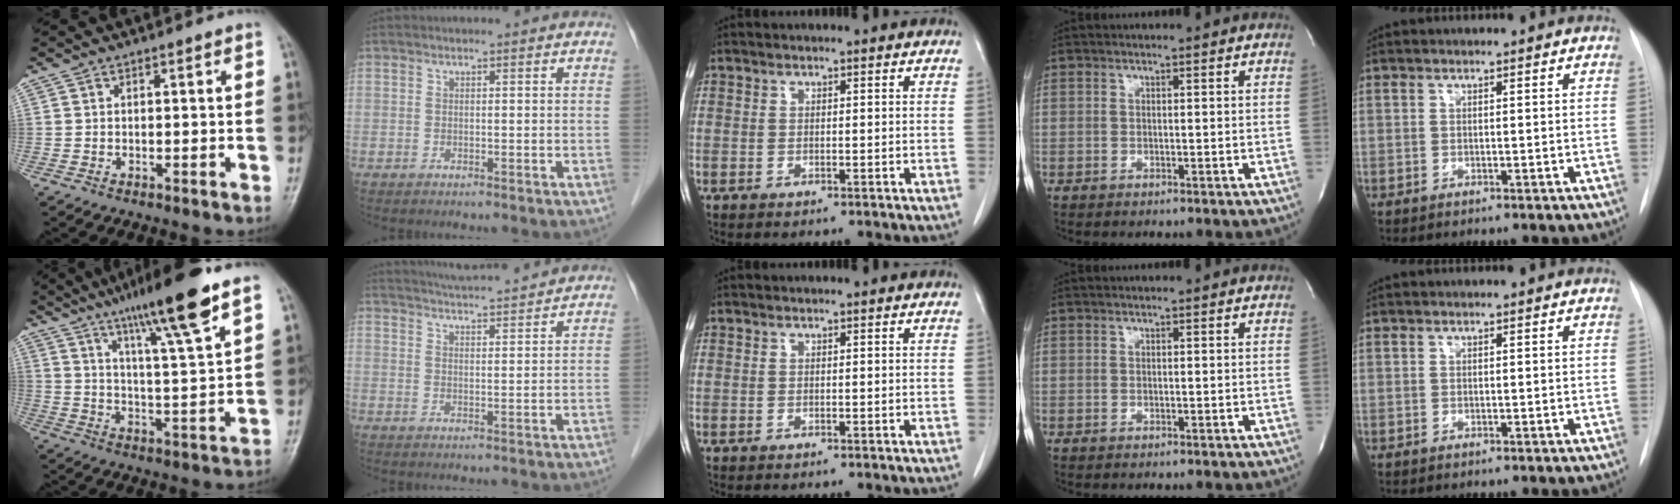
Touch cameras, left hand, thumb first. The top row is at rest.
{"thumb": {"total": 15.9, "force": [10.3, 1.3, 12.0], "torque": [-0.193, -0.045, 0.170]}, "index": {"total": 10.7, "force": [10.1, 0.4, 3.5], "torque": [-0.062, 0.018, 0.145]}}